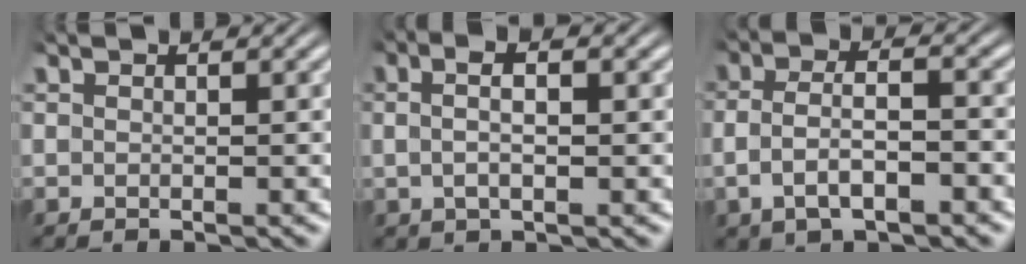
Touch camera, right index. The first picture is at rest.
{"total": 3.4, "force": [0.6, 1.4, 3.1], "torque": [-0.052, 0.009, 0.005]}
{"total": 4.9, "force": [-1.4, 2.9, 3.7], "torque": [-0.065, -0.003, -0.023]}